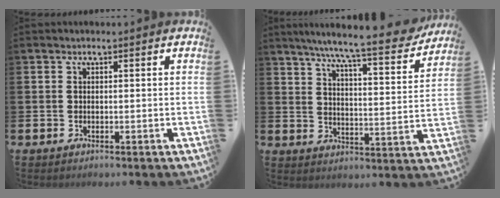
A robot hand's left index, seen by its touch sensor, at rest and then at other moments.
{"total": 9.0, "force": [7.9, 0.3, 4.2], "torque": [-0.082, -0.060, 0.129]}